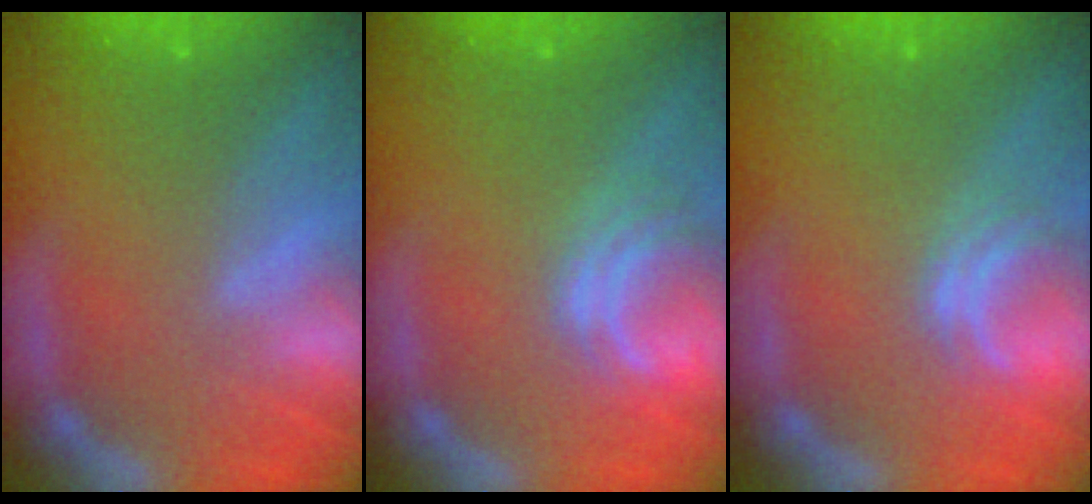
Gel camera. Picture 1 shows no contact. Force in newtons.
{"total": 3.4}
{"total": 2.5}